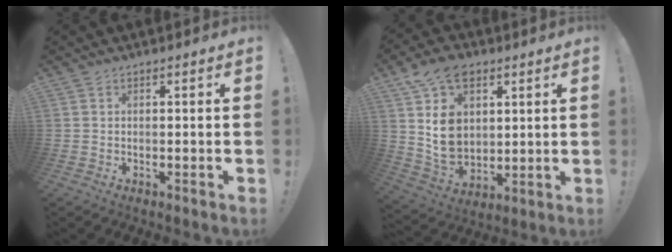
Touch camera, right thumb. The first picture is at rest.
{"total": 16.5, "force": [6.0, 12.1, 9.4], "torque": [-0.175, -0.027, 0.113]}